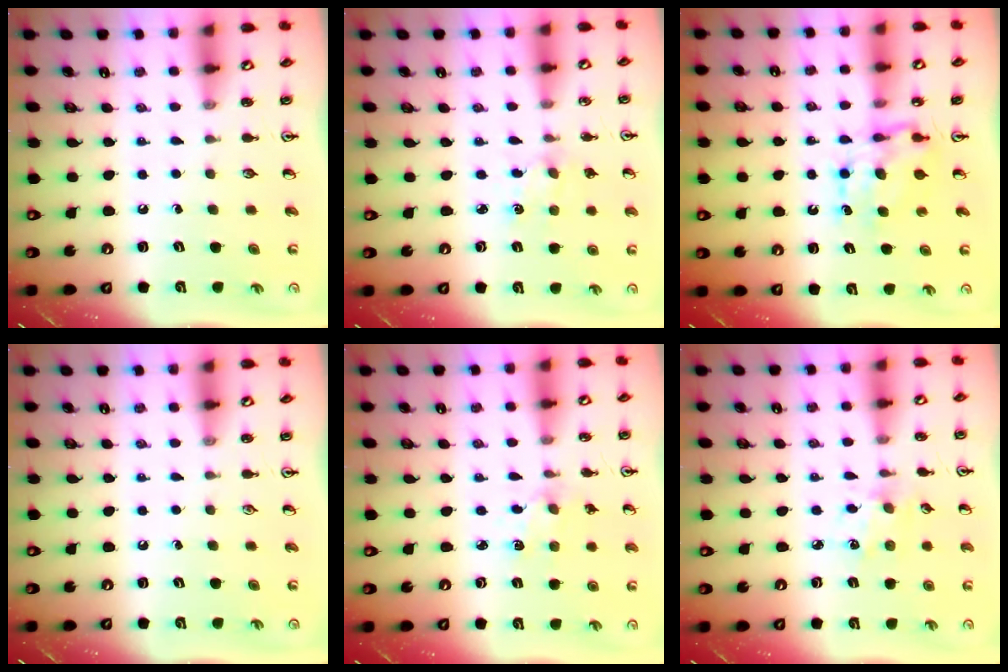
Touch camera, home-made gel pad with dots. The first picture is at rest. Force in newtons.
{"total": 2.7, "press": 2.7, "slide": 0.4}
{"total": 6.8, "press": 6.8, "slide": 0.5}
{"total": 0.0}
{"total": 2.7, "press": 2.7, "slide": 0.4}
{"total": 2.8, "press": 2.8, "slide": 0.5}